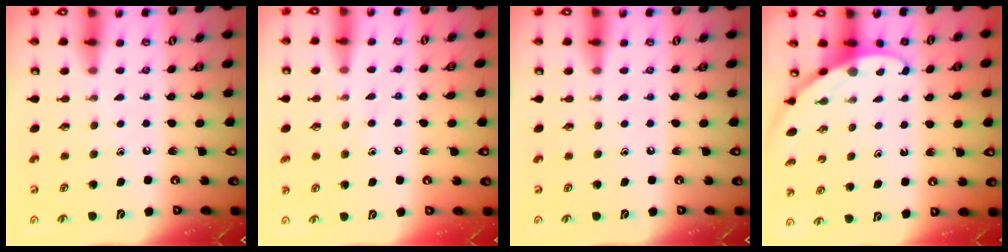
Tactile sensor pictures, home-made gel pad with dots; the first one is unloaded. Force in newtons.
{"total": 5.8, "press": 5.8, "slide": 0.4}
{"total": 0.0}
{"total": 3.5, "press": 3.5, "slide": 0.2}